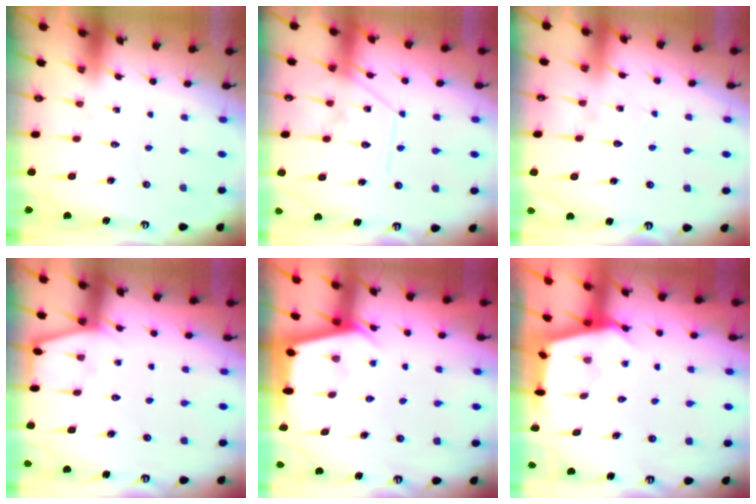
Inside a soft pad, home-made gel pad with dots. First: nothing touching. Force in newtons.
{"total": 12.6, "press": 12.6, "slide": 1.1}
{"total": 6.9, "press": 6.9, "slide": 0.6}
{"total": 4.4, "press": 4.4, "slide": 0.3}
{"total": 2.9, "press": 2.8, "slide": 0.4}
{"total": 2.5, "press": 2.5, "slide": 0.3}